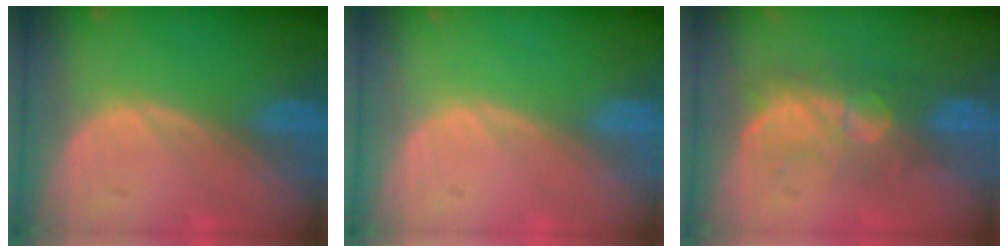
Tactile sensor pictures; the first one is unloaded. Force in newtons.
{"total": 0.0}
{"total": 7.7, "press": 7.5, "slide": 1.9}